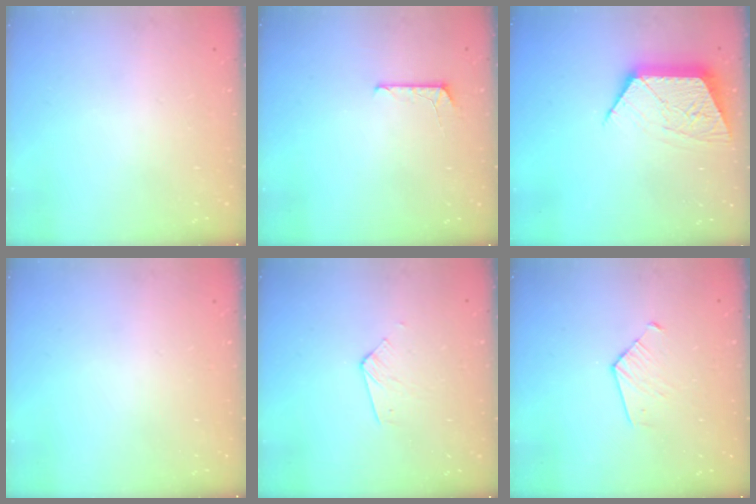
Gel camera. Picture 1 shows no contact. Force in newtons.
{"total": 4.8, "press": 4.8, "slide": 0.5}
{"total": 11.8, "press": 11.8, "slide": 0.6}
{"total": 0.0}
{"total": 3.3, "press": 3.3, "slide": 0.3}
{"total": 4.9, "press": 4.8, "slide": 0.5}